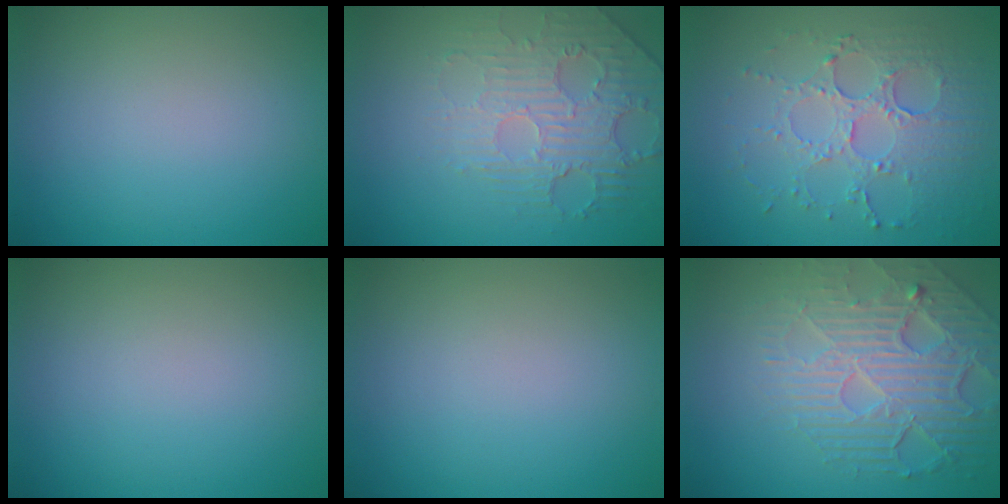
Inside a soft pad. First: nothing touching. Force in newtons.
{"total": 2.9, "press": 2.4, "slide": 1.6}
{"total": 4.6, "press": 3.7, "slide": 2.8}
{"total": 0.0}
{"total": 0.0}
{"total": 7.3, "press": 5.3, "slide": 5.1}